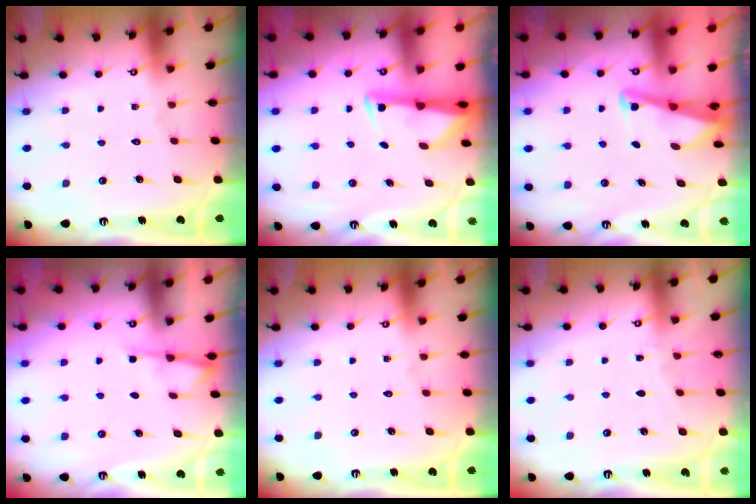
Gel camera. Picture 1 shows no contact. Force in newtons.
{"total": 3.1, "press": 3.1, "slide": 0.6}
{"total": 2.9, "press": 2.9, "slide": 0.4}
{"total": 2.4, "press": 2.4, "slide": 0.5}
{"total": 0.0}
{"total": 2.9, "press": 2.8, "slide": 0.3}